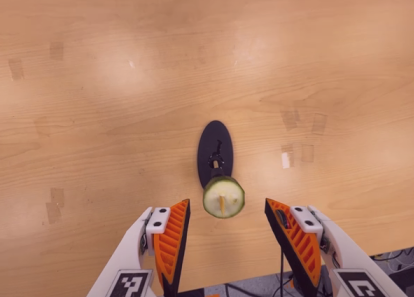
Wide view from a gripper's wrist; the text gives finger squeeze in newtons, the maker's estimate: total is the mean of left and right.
{"total": 0.0}